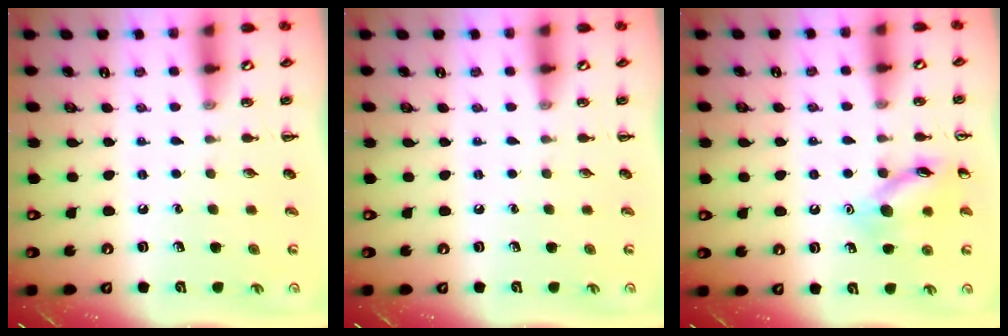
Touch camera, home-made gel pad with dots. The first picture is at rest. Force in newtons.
{"total": 0.0}
{"total": 12.2, "press": 12.2, "slide": 0.9}